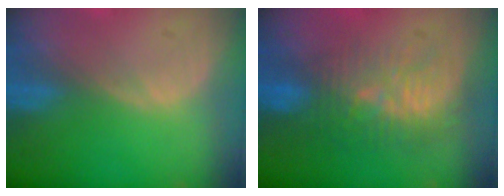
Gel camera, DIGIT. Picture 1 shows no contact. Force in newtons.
{"total": 9.7, "press": 8.9, "slide": 3.8}